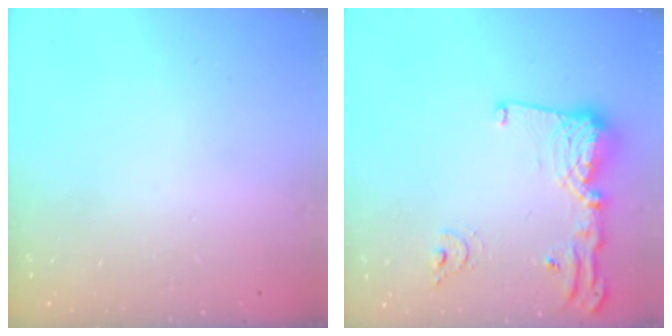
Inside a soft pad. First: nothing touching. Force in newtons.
{"total": 15.0, "press": 14.9, "slide": 1.6}